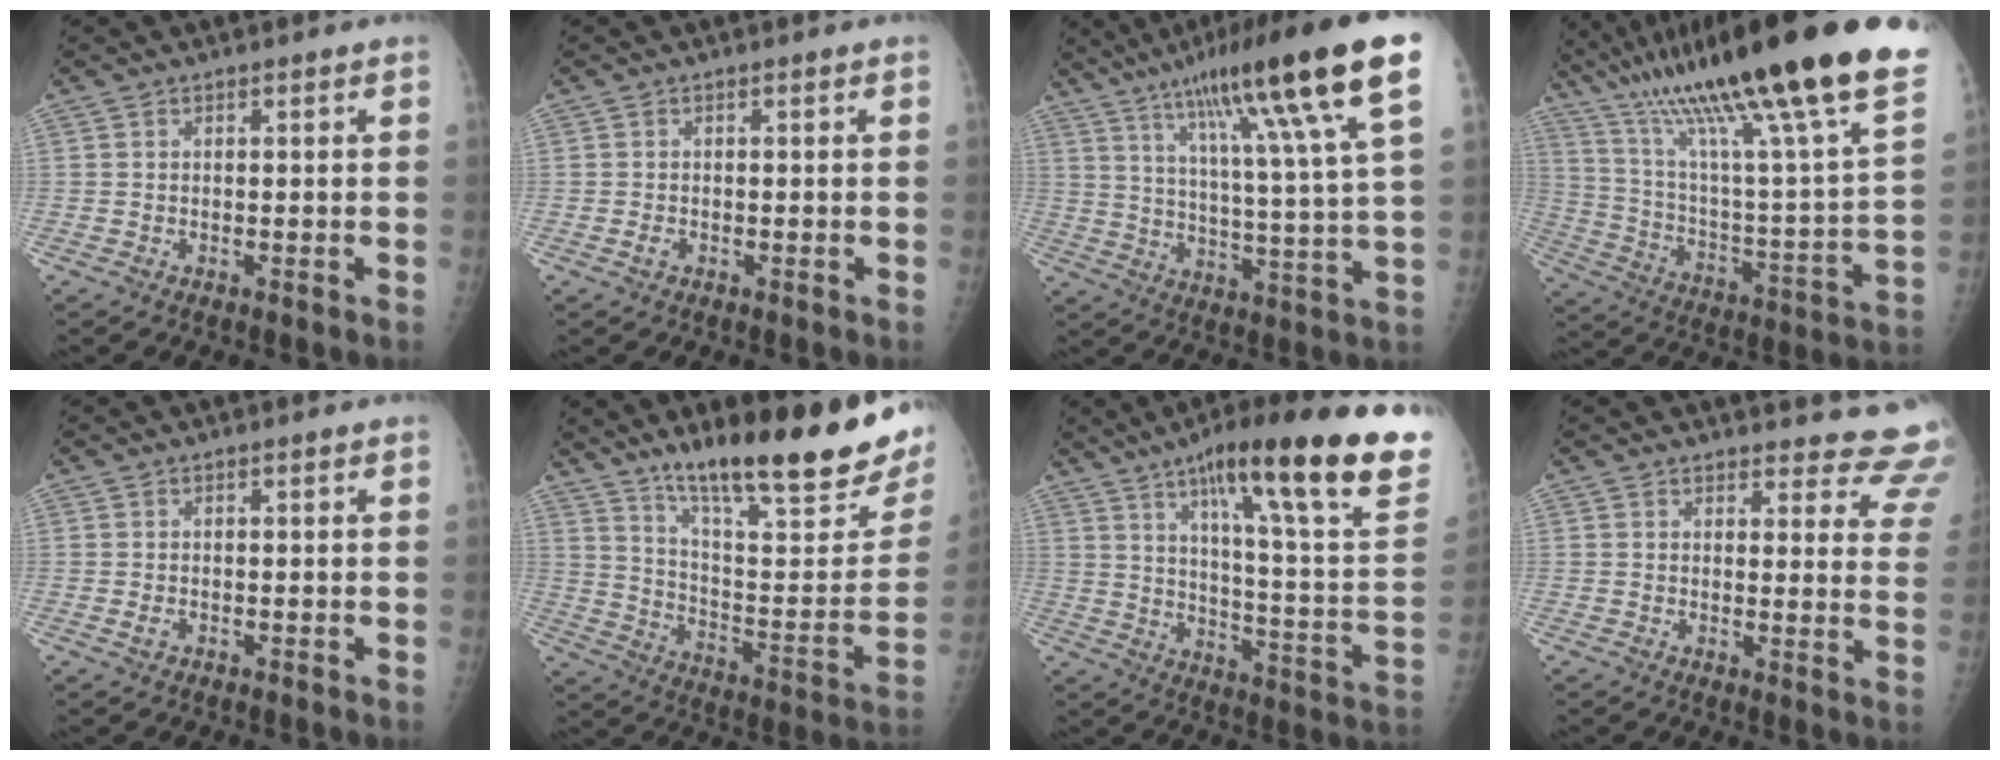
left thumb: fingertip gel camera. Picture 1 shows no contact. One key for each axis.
{"total": 0.7, "fx": -0.4, "fy": 0.5, "fz": 0.3, "tx": 0.000, "ty": 0.006, "tz": -0.007}
{"total": 23.8, "fx": 13.0, "fy": 1.7, "fz": 19.9, "tx": -0.303, "ty": -0.025, "tz": 0.198}
{"total": 36.4, "fx": 24.0, "fy": 3.6, "fz": 27.1, "tx": -0.405, "ty": -0.054, "tz": 0.390}
{"total": 0.8, "fx": -0.2, "fy": 0.5, "fz": 0.6, "tx": -0.006, "ty": 0.006, "tz": -0.002}
{"total": 27.8, "fx": 18.6, "fy": 5.4, "fz": 19.9, "tx": -0.271, "ty": -0.081, "tz": 0.295}
{"total": 30.8, "fx": 18.8, "fy": 4.6, "fz": 24.0, "tx": -0.305, "ty": -0.057, "tz": 0.272}
{"total": 14.6, "fx": 14.1, "fy": 3.1, "fz": 2.0, "tx": 0.030, "ty": -0.119, "tz": 0.125}